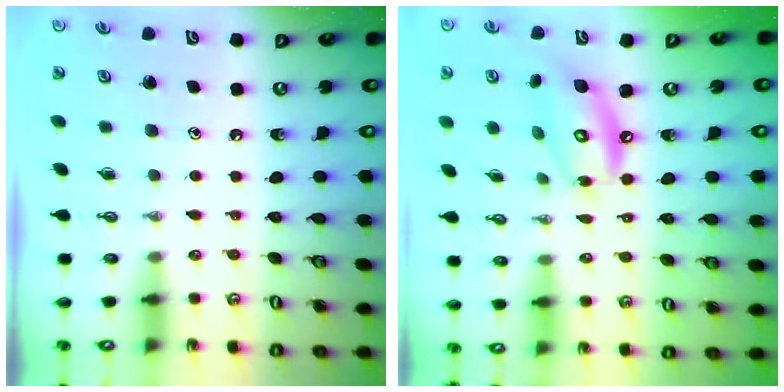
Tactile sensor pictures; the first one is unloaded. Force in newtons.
{"total": 13.3, "press": 13.2, "slide": 1.2}